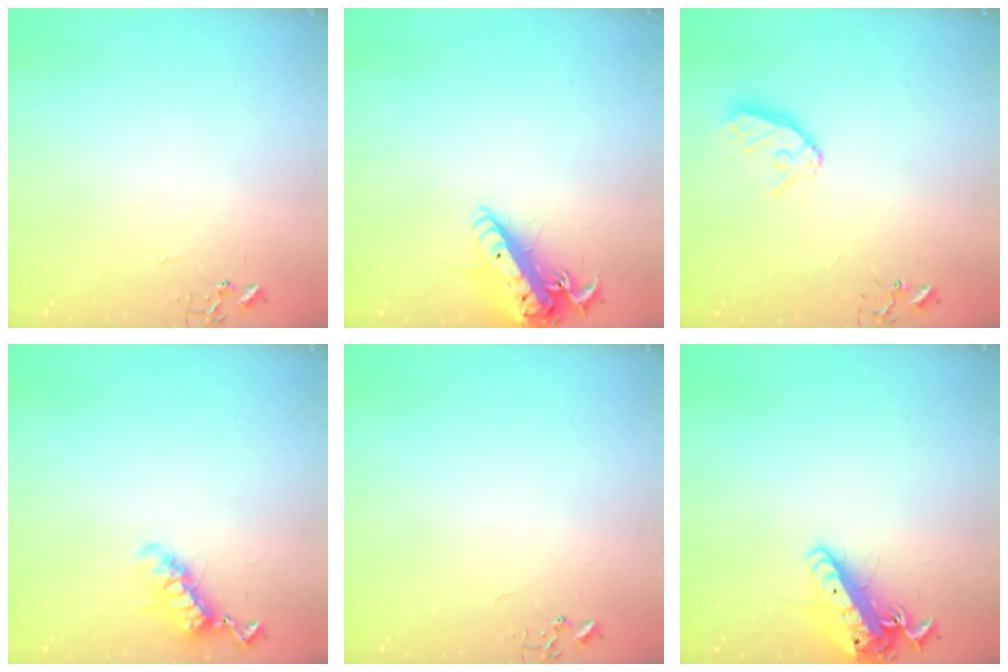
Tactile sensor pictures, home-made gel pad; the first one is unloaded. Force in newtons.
{"total": 16.4, "press": 16.1, "slide": 3.0}
{"total": 10.7, "press": 10.6, "slide": 1.2}
{"total": 11.3, "press": 11.2, "slide": 1.2}
{"total": 0.0}
{"total": 15.2, "press": 14.9, "slide": 3.0}